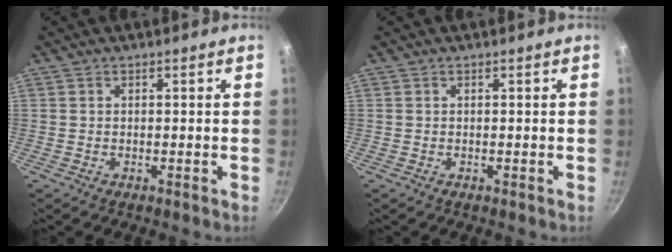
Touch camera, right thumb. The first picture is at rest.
{"total": 0.0}